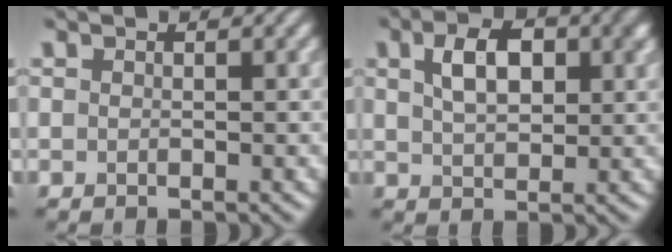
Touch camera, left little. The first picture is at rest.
{"total": 5.2, "force": [1.6, 2.9, 3.9], "torque": [-0.071, 0.008, 0.027]}